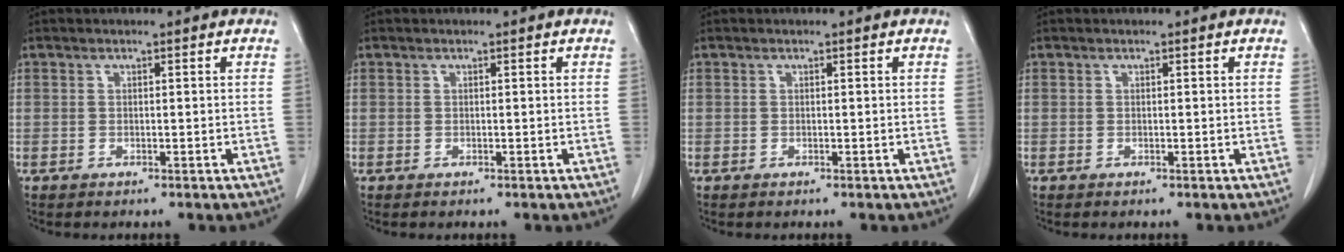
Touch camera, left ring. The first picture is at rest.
{"total": 0.0}
{"total": 0.0}
{"total": 0.0}